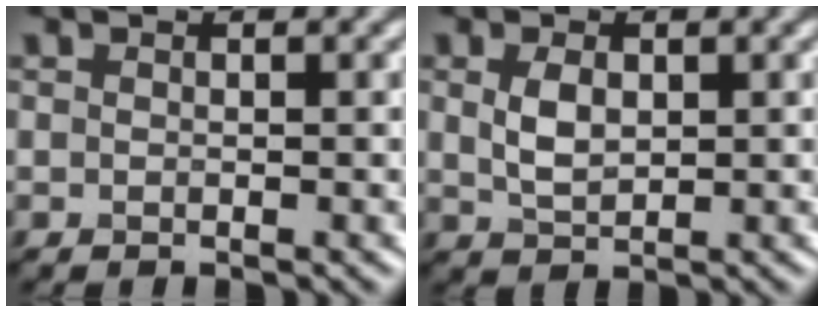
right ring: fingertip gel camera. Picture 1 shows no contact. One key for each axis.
{"total": 2.5, "fx": 0.6, "fy": 1.6, "fz": 1.9, "tx": -0.047, "ty": 0.000, "tz": 0.016}